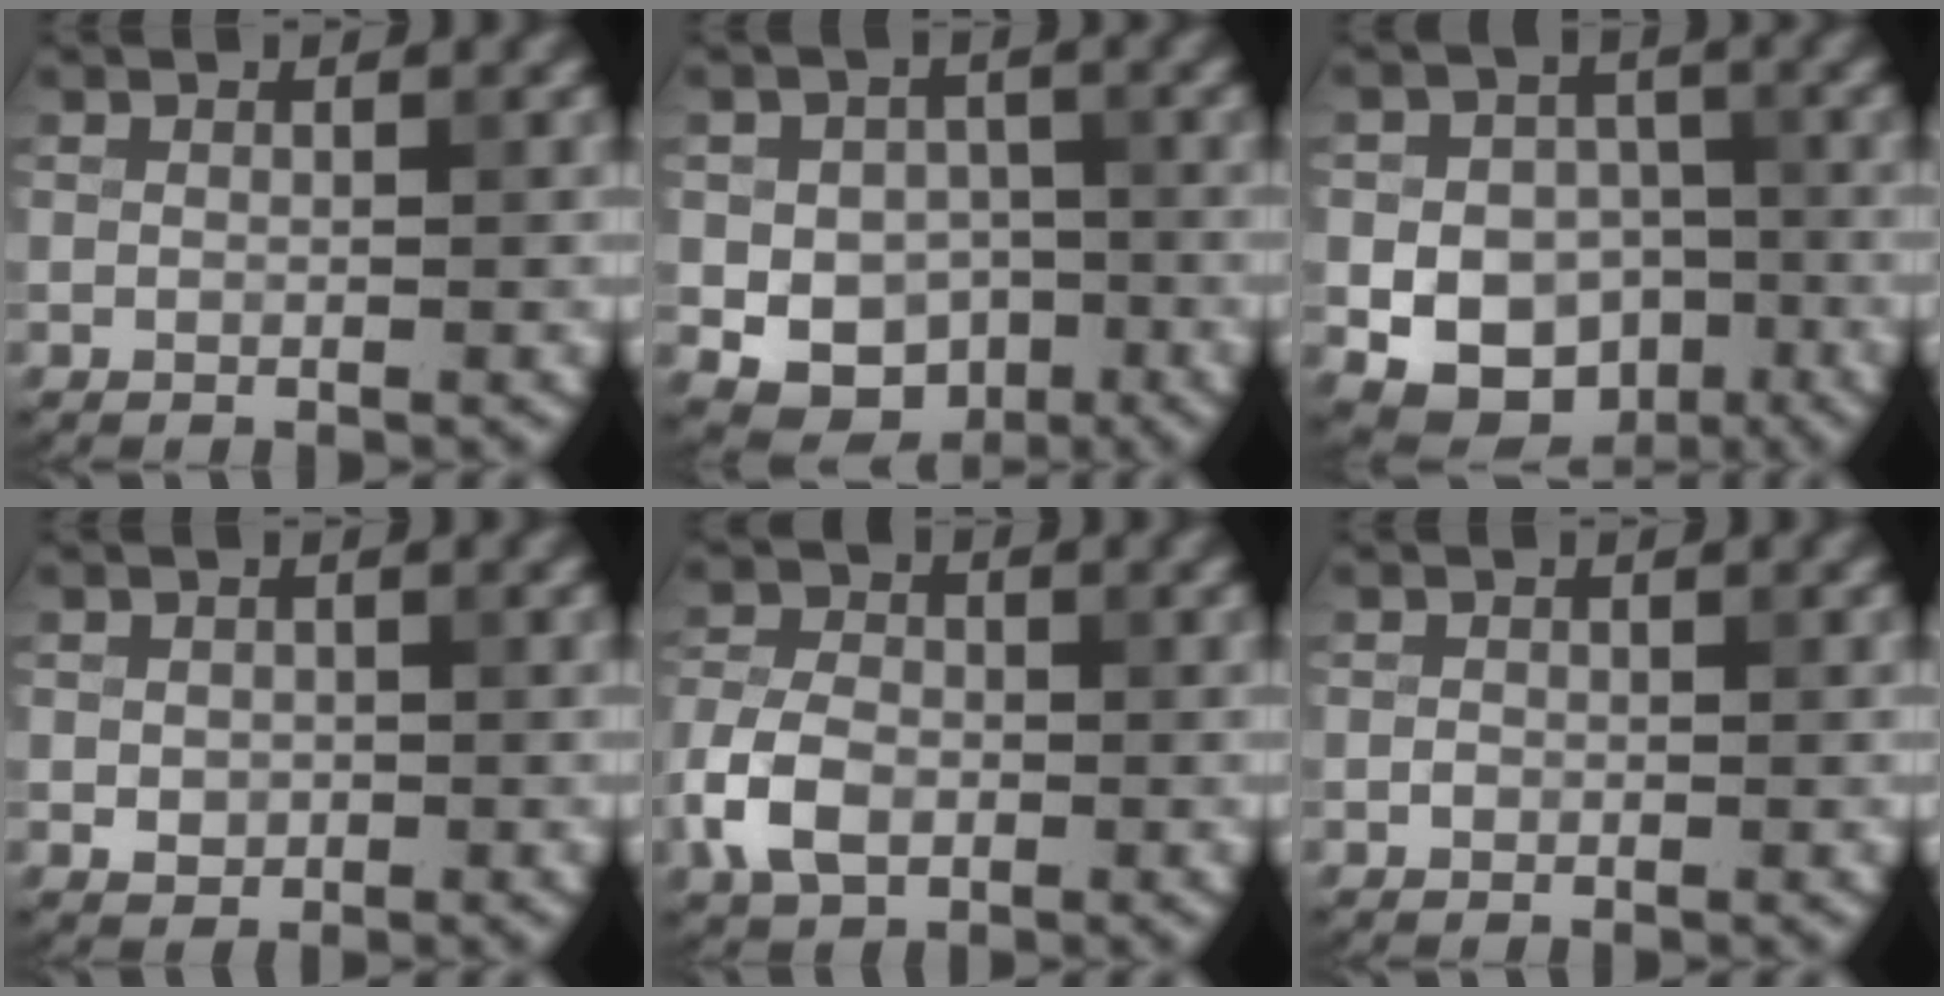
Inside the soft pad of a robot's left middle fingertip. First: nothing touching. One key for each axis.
{"total": 7.4, "fx": -2.1, "fy": 6.0, "fz": 3.6, "tx": -0.032, "ty": -0.011, "tz": -0.047}
{"total": 10.3, "fx": -3.4, "fy": 8.5, "fz": 4.8, "tx": -0.049, "ty": -0.023, "tz": -0.072}
{"total": 1.4, "fx": -0.1, "fy": 1.2, "fz": 0.7, "tx": -0.011, "ty": -0.004, "tz": -0.004}
{"total": 5.1, "fx": -1.9, "fy": 3.5, "fz": 3.3, "tx": -0.073, "ty": 0.001, "tz": -0.043}
{"total": 0.6, "fx": -0.2, "fy": 0.5, "fz": 0.2, "tx": -0.001, "ty": -0.002, "tz": -0.005}